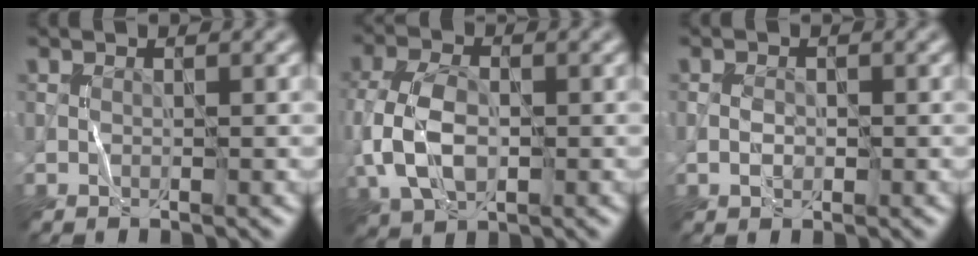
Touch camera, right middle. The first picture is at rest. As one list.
[{"total": 6.9, "force": [-1.0, 4.4, 5.2], "torque": [-0.125, 0.001, -0.022]}, {"total": 1.6, "force": [-0.3, 1.0, 1.2], "torque": [-0.021, 0.003, -0.008]}]